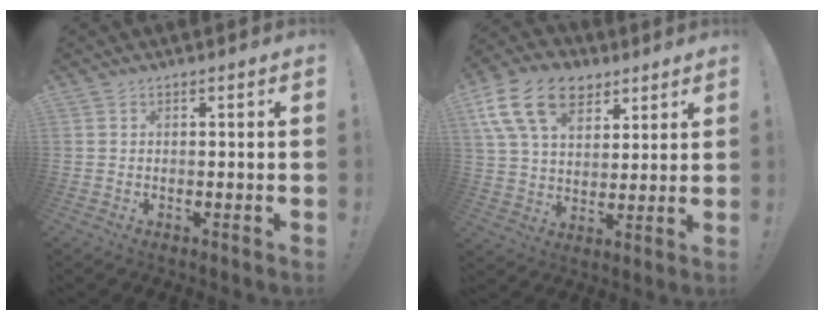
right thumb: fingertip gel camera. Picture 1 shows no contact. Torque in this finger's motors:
{"motor_torque": [1.06, 1.55, 1.18, 0.39, 0.37]}